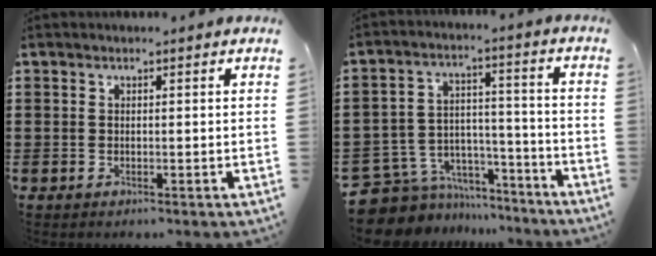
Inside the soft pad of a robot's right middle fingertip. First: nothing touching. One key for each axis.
{"total": 7.2, "fx": -6.1, "fy": 3.7, "fz": 0.9, "tx": -0.044, "ty": 0.004, "tz": -0.122}